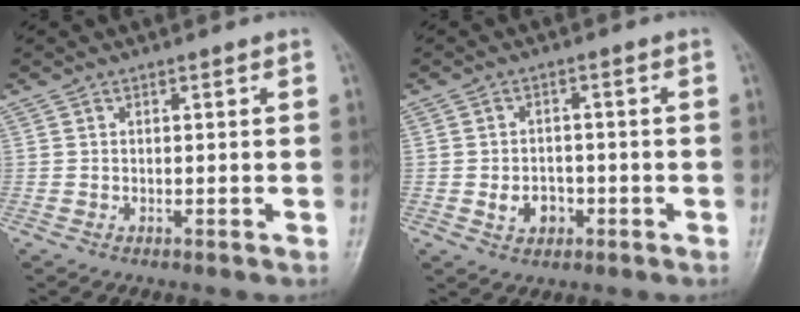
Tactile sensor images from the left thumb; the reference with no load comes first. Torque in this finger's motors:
{"motor_torque": [0.04, 0.08, 0.03, -0.04, 0.01]}